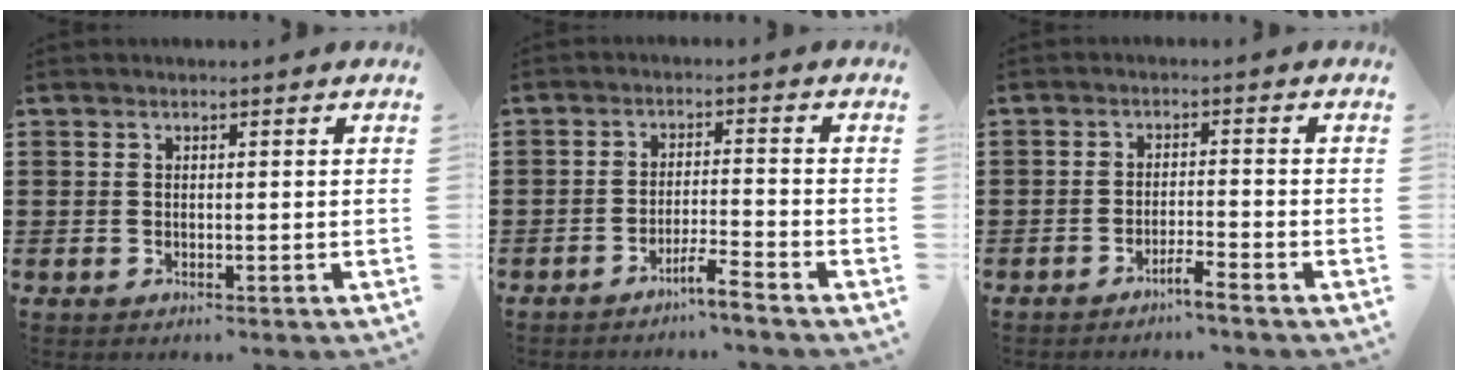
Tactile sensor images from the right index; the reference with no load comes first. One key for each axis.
{"total": 4.1, "fx": -3.6, "fy": -0.5, "fz": 1.9, "tx": -0.040, "ty": -0.006, "tz": -0.070}
{"total": 2.8, "fx": -2.4, "fy": -0.3, "fz": 1.4, "tx": -0.026, "ty": 0.001, "tz": -0.045}